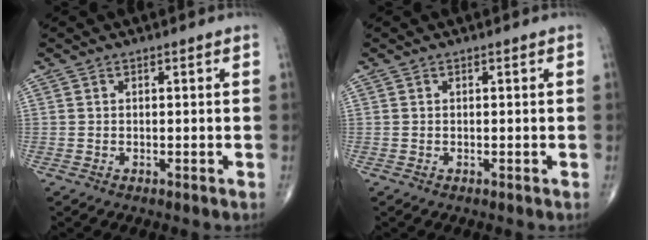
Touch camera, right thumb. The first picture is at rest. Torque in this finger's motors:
{"motor_torque": [0.03, 0.03, 0.00, 0.00, 0.02]}